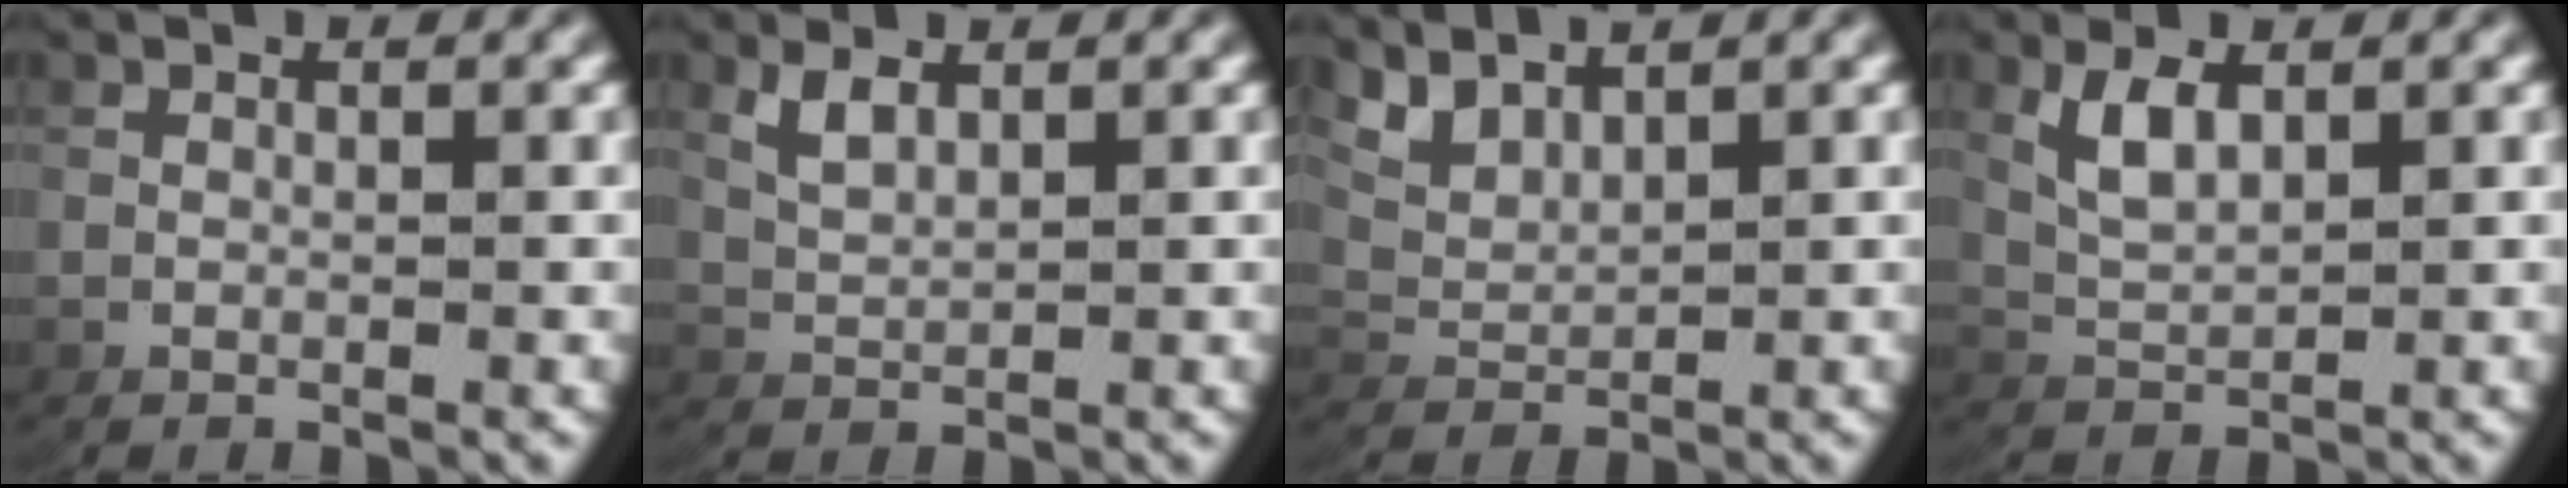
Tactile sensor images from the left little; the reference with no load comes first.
{"total": 1.8, "force": [1.4, 0.0, 1.1], "torque": [-0.029, -0.001, 0.037]}
{"total": 3.3, "force": [2.5, 1.5, 1.6], "torque": [-0.049, 0.000, 0.053]}
{"total": 2.6, "force": [1.4, 0.6, 2.1], "torque": [-0.048, -0.002, 0.035]}